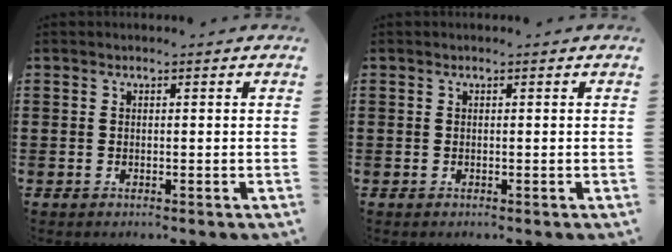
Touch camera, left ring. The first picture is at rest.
{"total": 0.0}